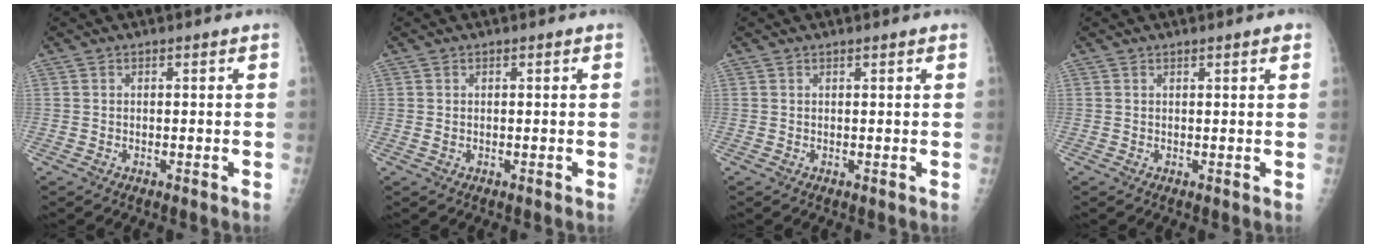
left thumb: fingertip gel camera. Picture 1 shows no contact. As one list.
[{"total": 0.5, "force": [0.2, 0.4, 0.3], "torque": [-0.007, -0.001, 0.003]}, {"total": 0.6, "force": [0.5, 0.1, 0.3], "torque": [-0.005, -0.001, 0.008]}, {"total": 1.3, "force": [0.9, 0.2, 0.9], "torque": [-0.012, -0.004, 0.012]}]